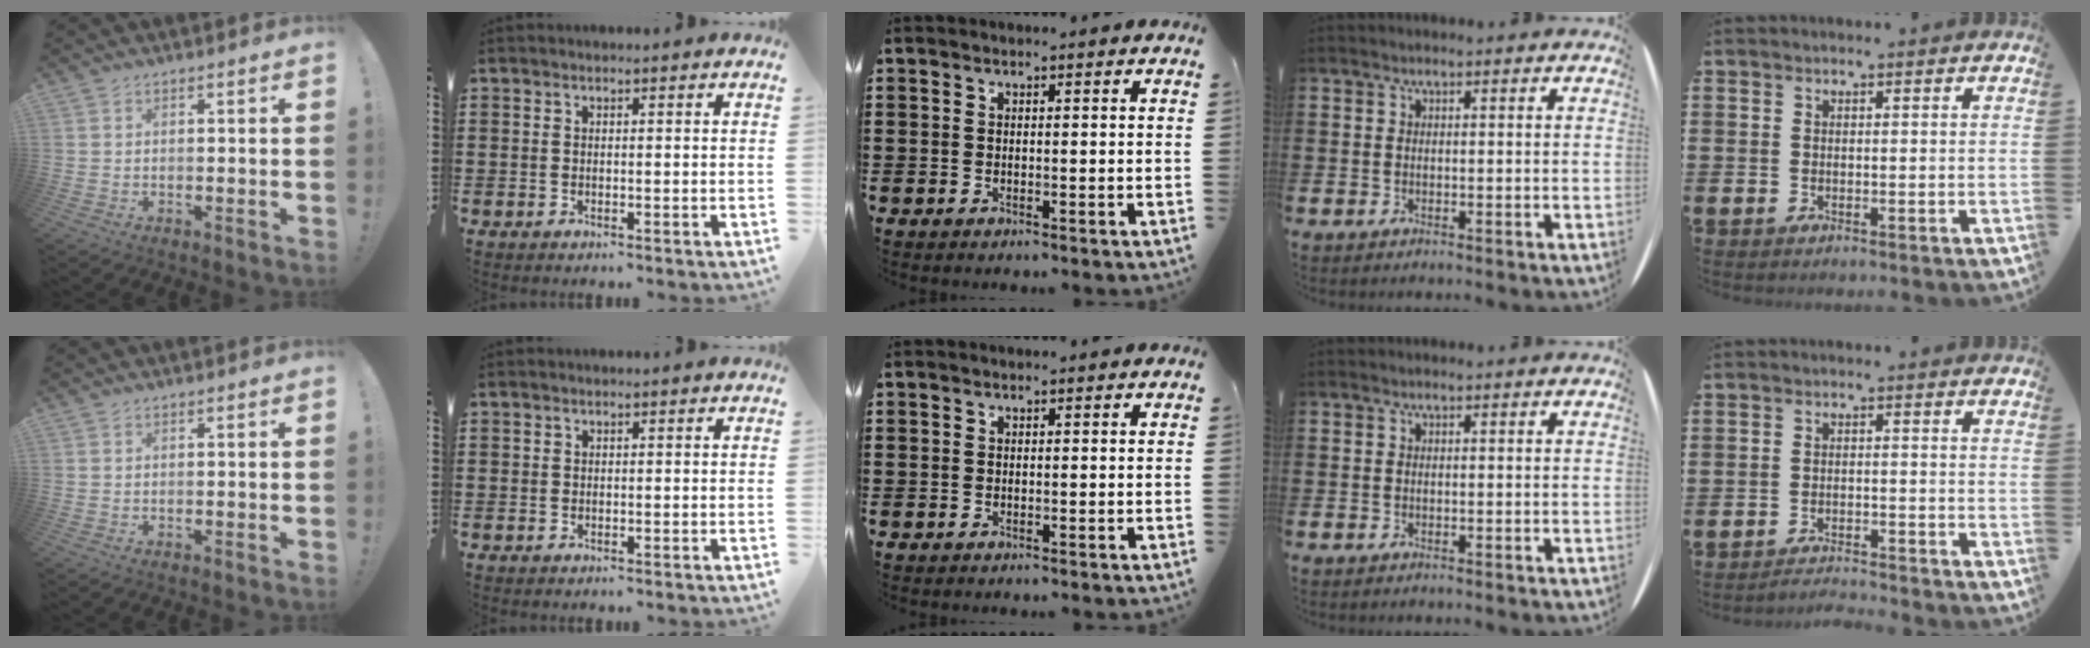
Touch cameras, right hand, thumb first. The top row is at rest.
{"middle": {"total": 0.5, "force": [-0.2, 0.5, 0.0], "torque": [0.000, 0.005, -0.005]}, "little": {"total": 2.2, "force": [-2.2, -0.2, -0.1], "torque": [-0.003, 0.005, -0.047]}}